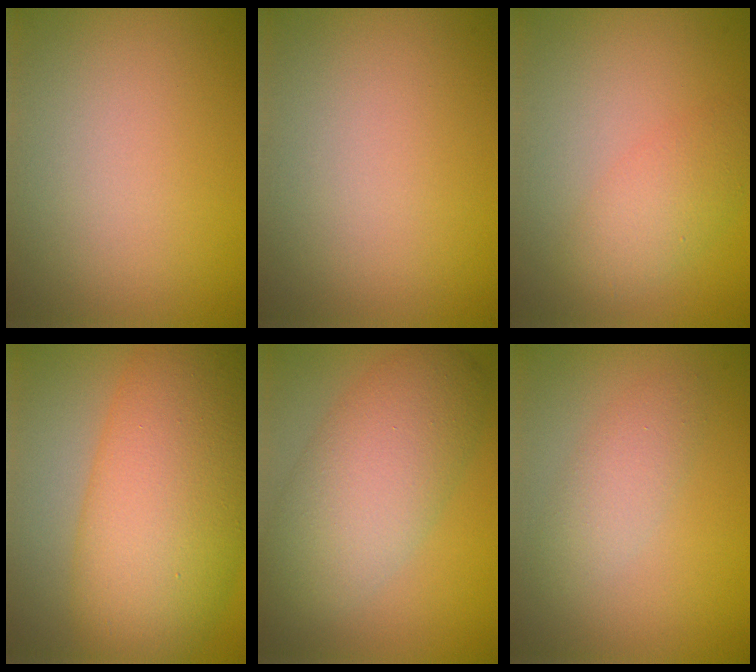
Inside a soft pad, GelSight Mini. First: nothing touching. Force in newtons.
{"total": 0.0}
{"total": 2.8, "press": 2.8, "slide": 0.1}
{"total": 12.3, "press": 12.3, "slide": 0.3}
{"total": 7.1, "press": 7.1, "slide": 0.5}
{"total": 2.2, "press": 2.2, "slide": 0.2}